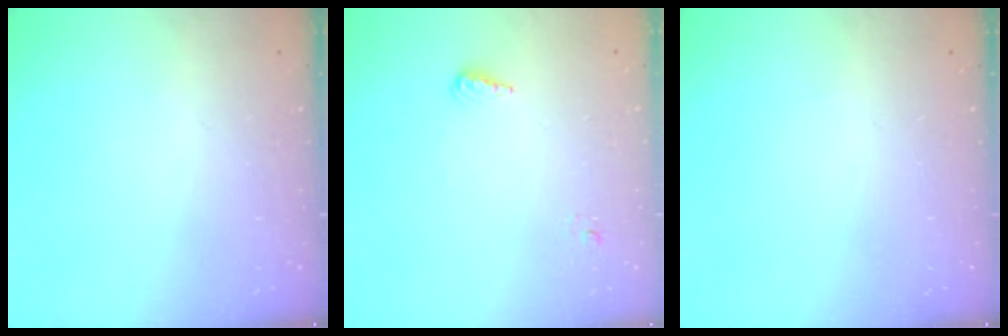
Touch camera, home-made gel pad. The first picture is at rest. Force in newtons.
{"total": 5.6, "press": 5.4, "slide": 1.2}
{"total": 0.0}